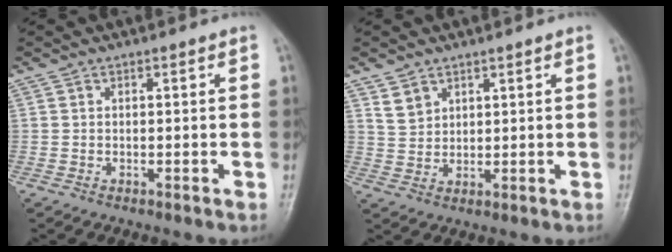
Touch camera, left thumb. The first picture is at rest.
{"total": 3.4, "force": [2.4, 2.2, 0.9], "torque": [-0.002, -0.015, 0.052]}